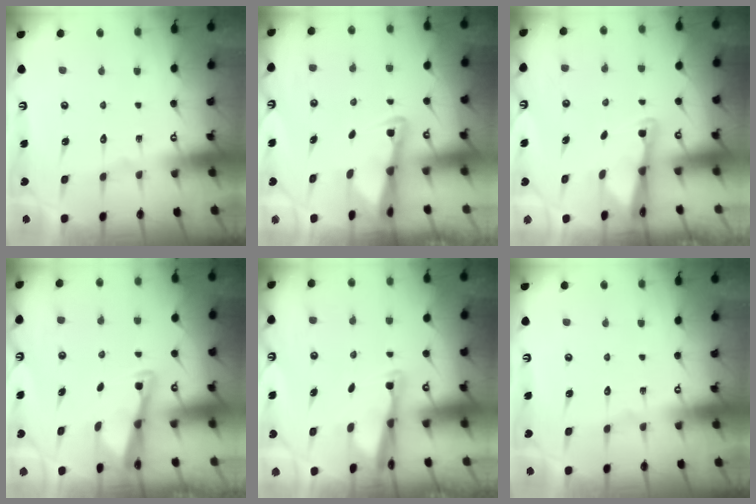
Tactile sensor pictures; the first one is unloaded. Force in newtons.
{"total": 2.5, "press": 2.4, "slide": 0.6}
{"total": 2.0, "press": 2.0, "slide": 0.3}
{"total": 2.7, "press": 2.7, "slide": 0.2}
{"total": 2.7, "press": 2.6, "slide": 0.8}
{"total": 0.0}